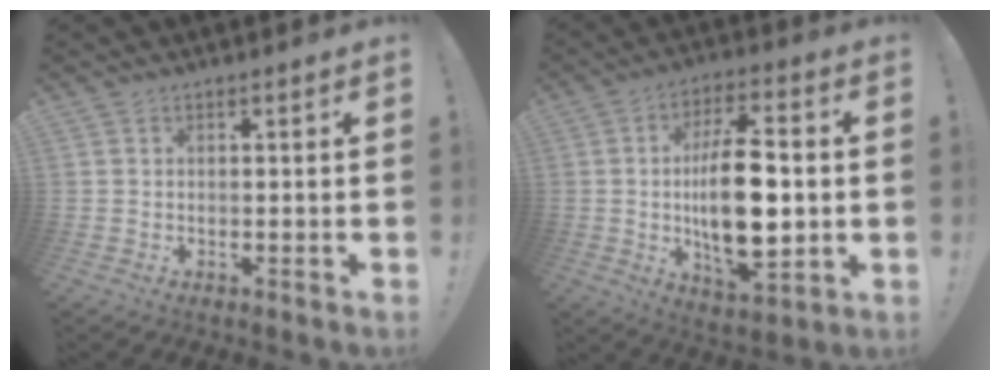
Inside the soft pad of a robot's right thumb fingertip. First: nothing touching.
{"total": 19.0, "force": [-0.7, 8.2, 17.1], "torque": [-0.298, -0.003, -0.013]}